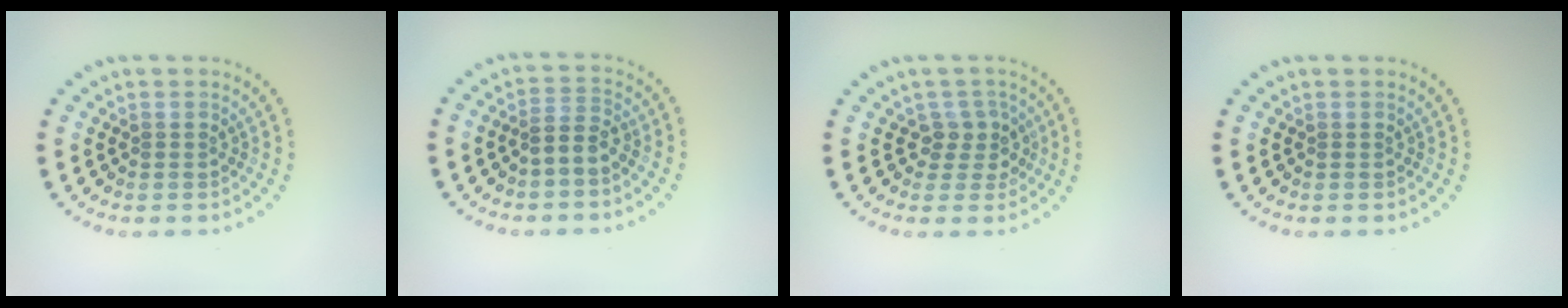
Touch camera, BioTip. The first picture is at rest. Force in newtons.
{"total": 1.8, "press": 1.6, "slide": 0.9}
{"total": 2.5, "press": 1.9, "slide": 1.6}
{"total": 0.0}